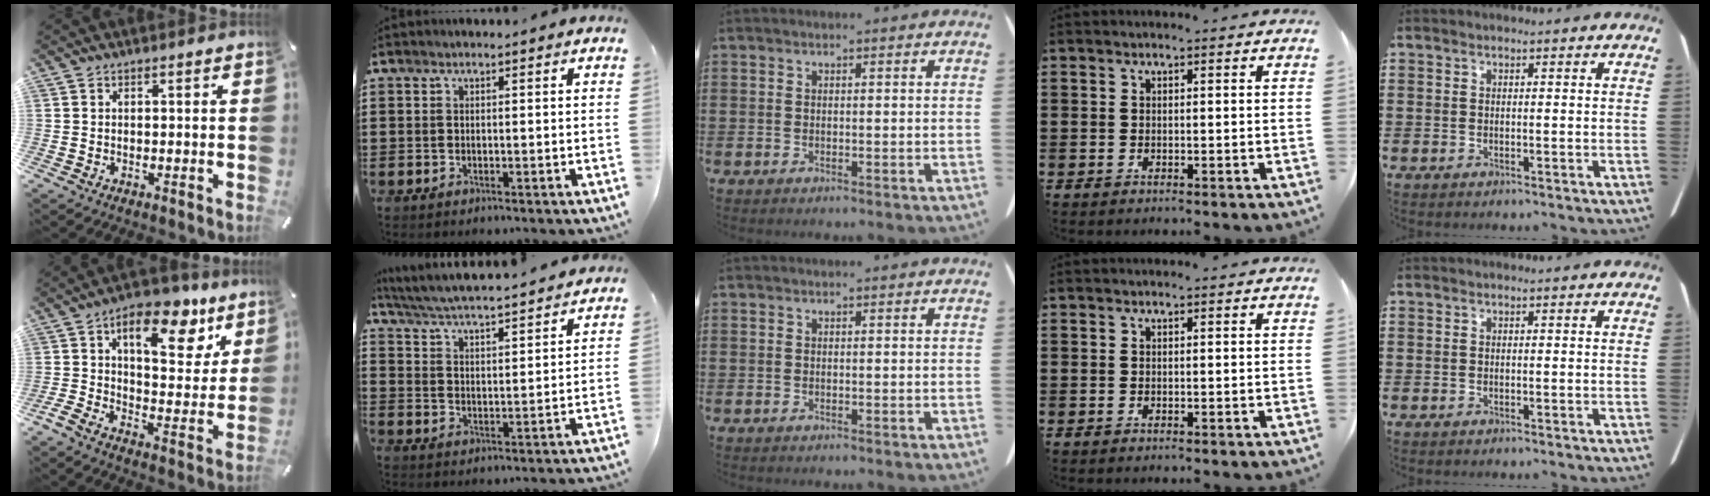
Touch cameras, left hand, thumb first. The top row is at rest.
{"thumb": {"total": 16.8, "force": [8.3, 8.9, 11.6], "torque": [-0.153, -0.054, 0.133]}, "index": {"total": 4.8, "force": [4.6, -0.4, 1.3], "torque": [-0.047, -0.035, 0.074]}}